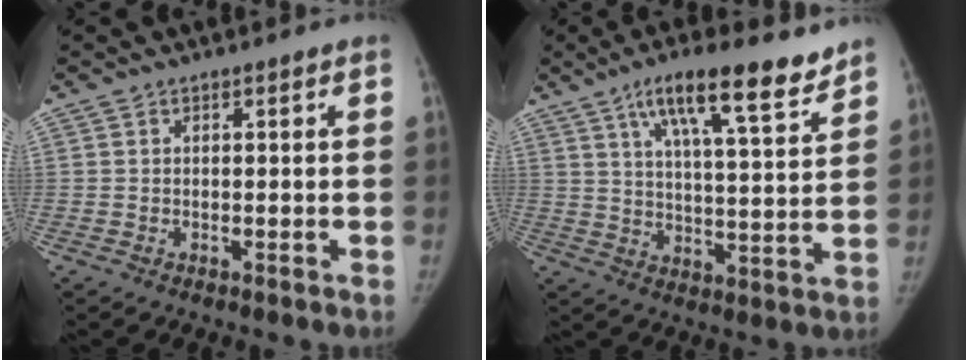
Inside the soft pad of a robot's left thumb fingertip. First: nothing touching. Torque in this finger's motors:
{"motor_torque": [0.15, -0.35, 1.60, -1.17, 0.32]}